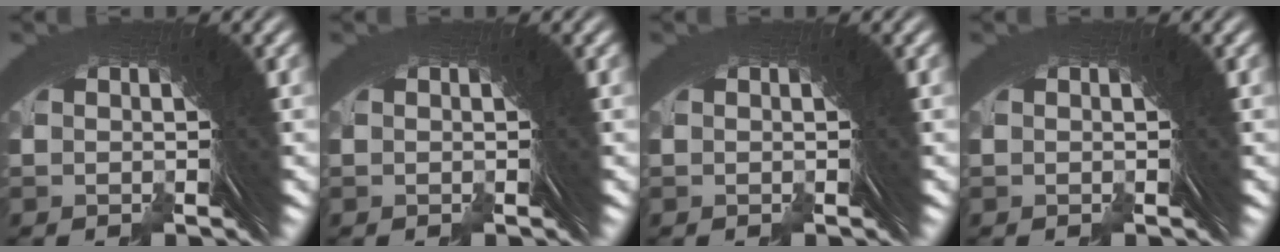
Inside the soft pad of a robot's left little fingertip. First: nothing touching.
{"total": 0.0}
{"total": 0.0}
{"total": 0.0}